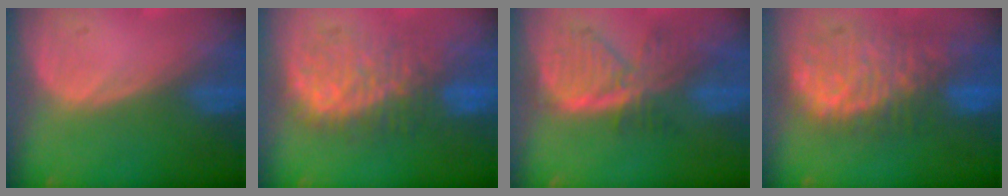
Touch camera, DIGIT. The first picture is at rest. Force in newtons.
{"total": 9.4, "press": 8.9, "slide": 3.0}
{"total": 8.1, "press": 7.0, "slide": 4.0}
{"total": 11.1, "press": 9.6, "slide": 5.6}